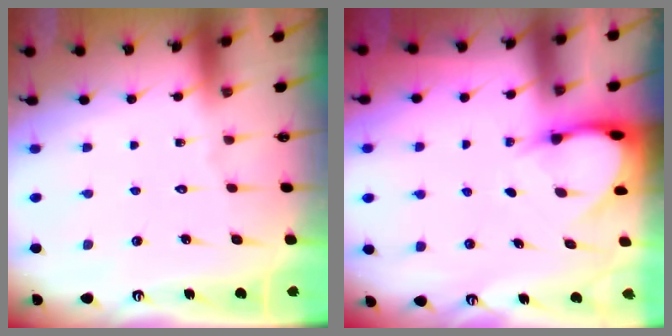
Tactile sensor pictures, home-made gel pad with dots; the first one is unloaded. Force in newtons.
{"total": 3.7, "press": 3.7, "slide": 0.2}